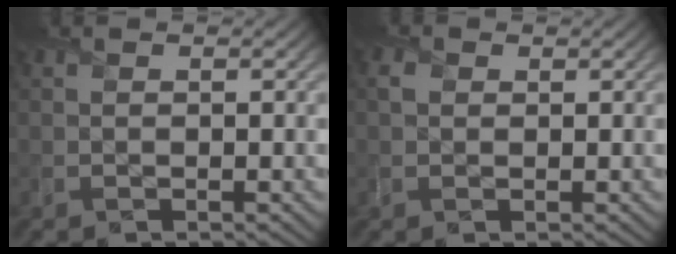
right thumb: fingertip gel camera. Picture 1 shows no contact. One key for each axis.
{"total": 1.4, "fx": 0.5, "fy": 1.1, "fz": 0.7, "tx": -0.022, "ty": 0.004, "tz": 0.007}